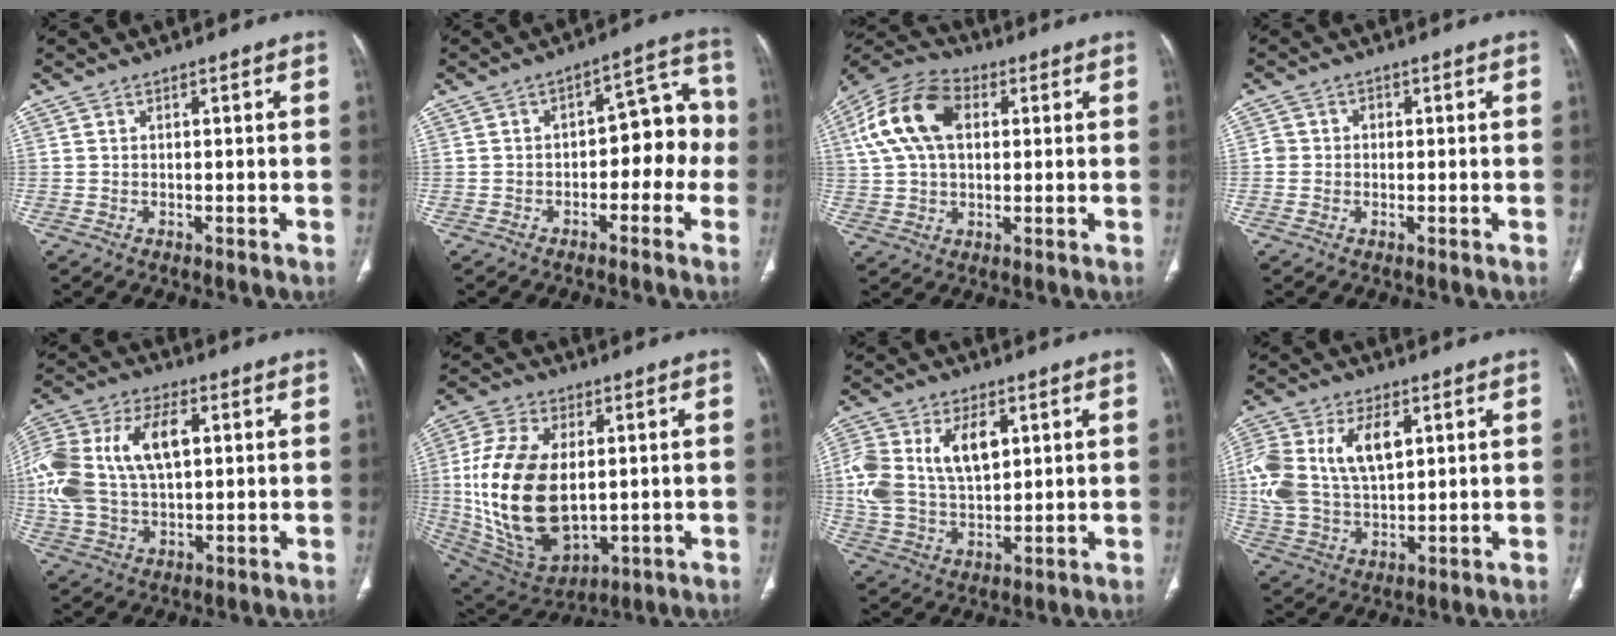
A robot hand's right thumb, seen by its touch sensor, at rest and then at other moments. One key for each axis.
{"total": 9.9, "fx": -2.2, "fy": 5.9, "fz": 7.7, "tx": -0.050, "ty": 0.053, "tz": -0.038}
{"total": 14.9, "fx": 3.6, "fy": 9.5, "fz": 10.8, "tx": -0.209, "ty": 0.024, "tz": 0.061}
{"total": 2.2, "fx": -0.2, "fy": 2.1, "fz": 0.6, "tx": 0.005, "ty": 0.010, "tz": -0.005}
{"total": 20.8, "fx": 3.8, "fy": 12.2, "fz": 16.4, "tx": -0.363, "ty": 0.018, "tz": 0.067}
{"total": 22.8, "fx": 0.8, "fy": 13.7, "fz": 18.2, "tx": -0.356, "ty": -0.013, "tz": 0.035}
{"total": 15.4, "fx": 4.0, "fy": 9.3, "fz": 11.6, "tx": -0.227, "ty": 0.001, "tz": 0.081}
{"total": 17.7, "fx": 4.5, "fy": 10.6, "fz": 13.5, "tx": -0.290, "ty": 0.002, "tz": 0.085}